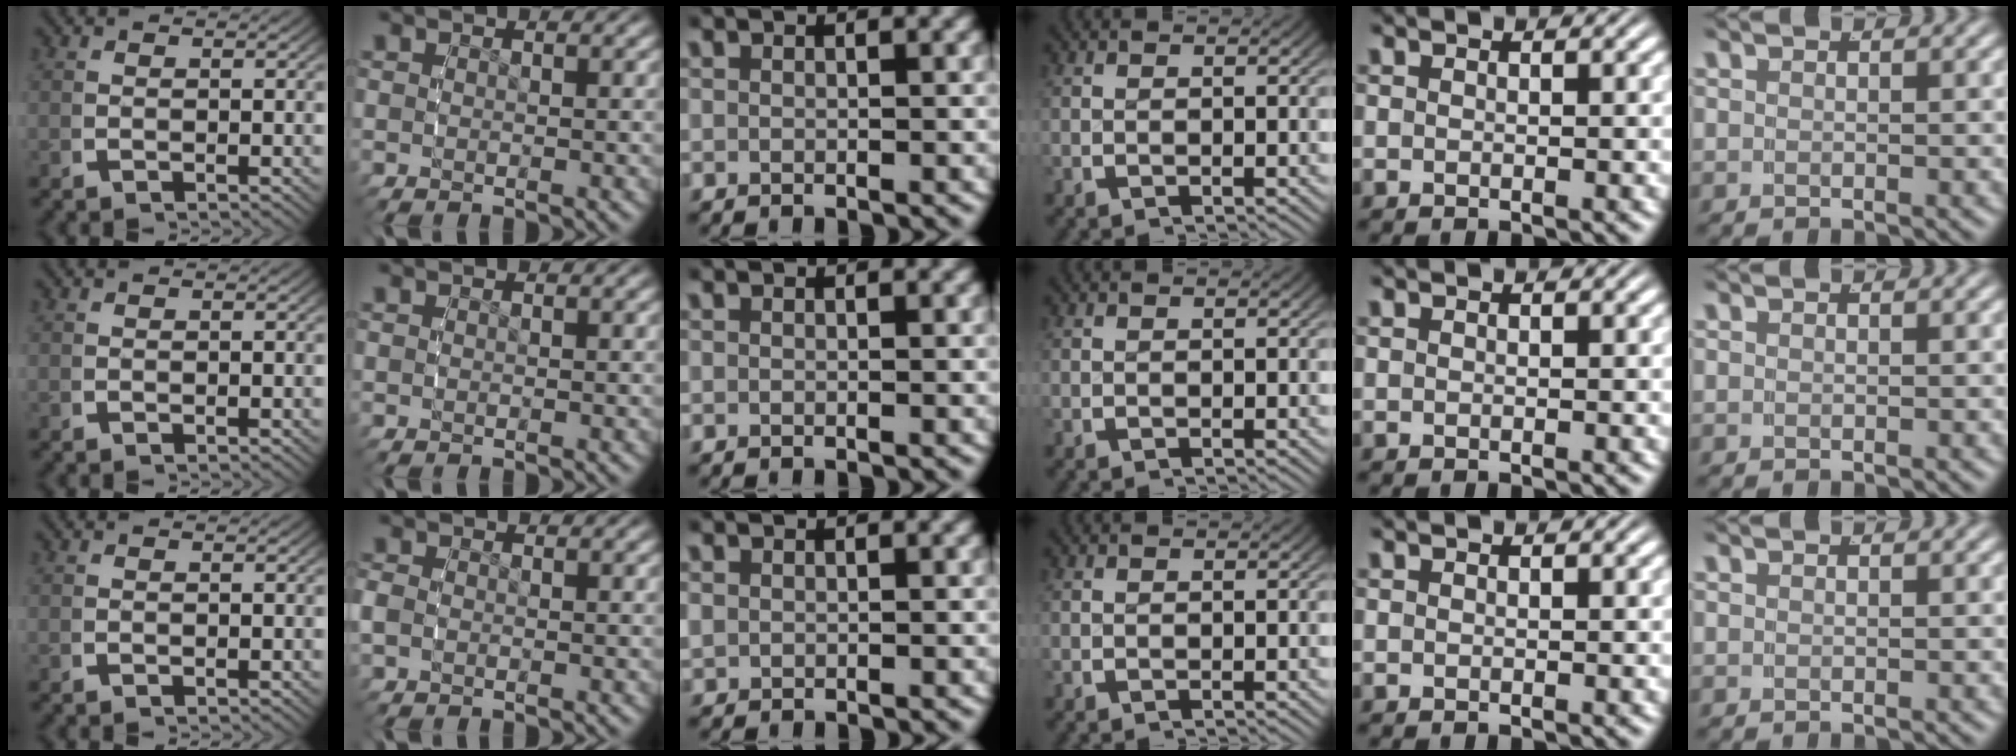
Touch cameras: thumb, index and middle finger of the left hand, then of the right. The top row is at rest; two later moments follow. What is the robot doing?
{"motion": "grasp_and_lifting", "object": "bottle cap"}